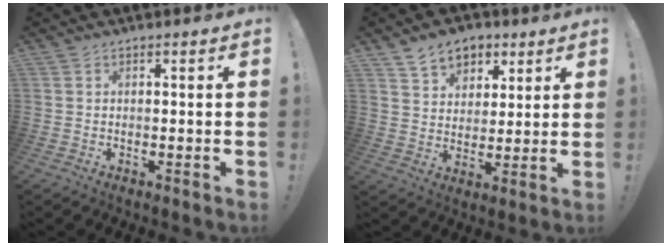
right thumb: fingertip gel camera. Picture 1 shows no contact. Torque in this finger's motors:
{"motor_torque": [0.02, 0.06, 0.59, 0.58, 0.01]}